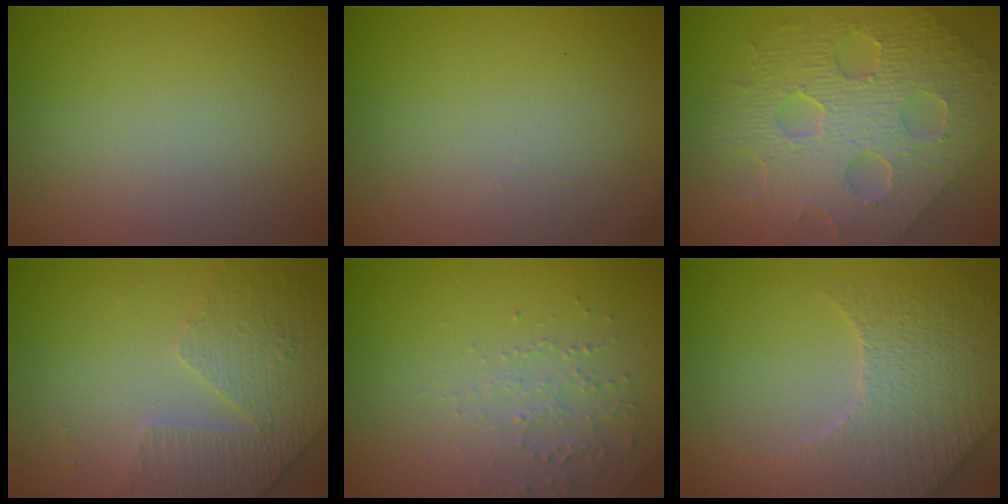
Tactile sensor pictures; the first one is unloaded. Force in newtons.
{"total": 1.1, "press": 1.1, "slide": 0.3}
{"total": 8.8, "press": 6.8, "slide": 5.6}
{"total": 4.7, "press": 3.2, "slide": 3.4}
{"total": 2.2, "press": 2.1, "slide": 0.6}
{"total": 4.2, "press": 4.1, "slide": 1.0}